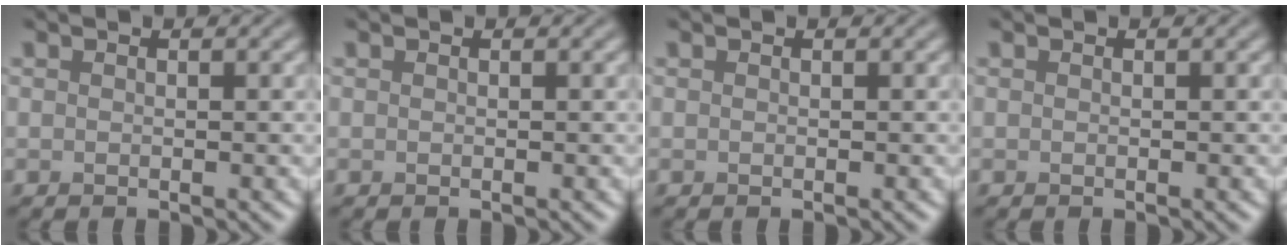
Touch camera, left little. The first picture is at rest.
{"total": 0.0}
{"total": 0.0}
{"total": 0.0}